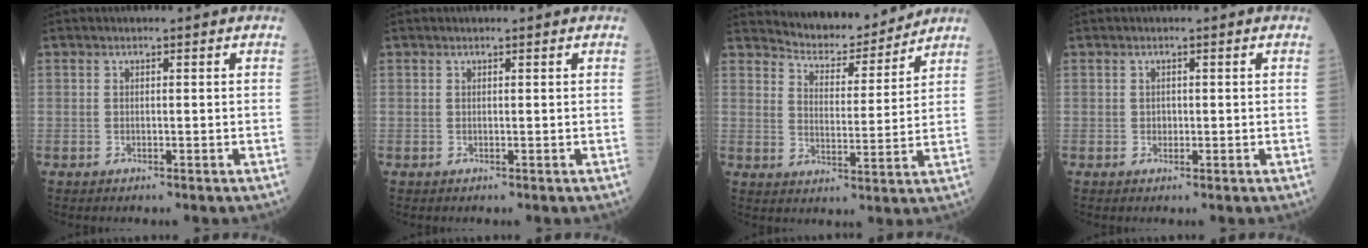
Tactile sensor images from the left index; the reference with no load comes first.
{"total": 0.5, "force": [0.5, 0.0, 0.2], "torque": [-0.003, 0.003, 0.008]}
{"total": 8.7, "force": [8.6, 1.2, 0.7], "torque": [-0.021, 0.000, 0.135]}
{"total": 0.7, "force": [0.0, 0.6, 0.3], "torque": [-0.005, 0.002, -0.001]}